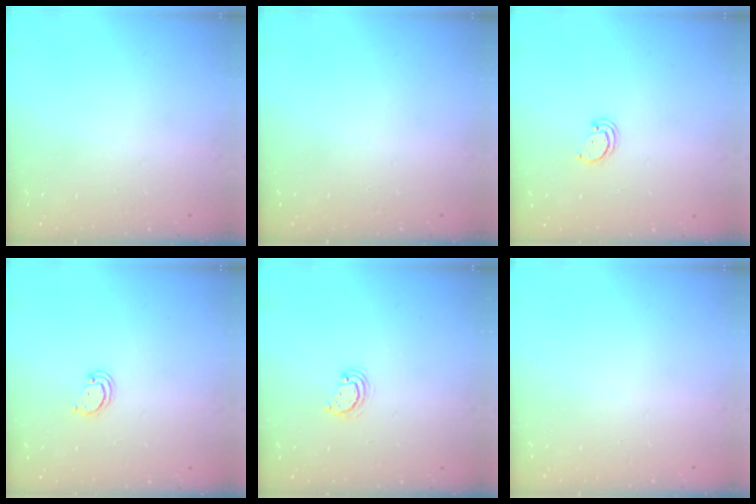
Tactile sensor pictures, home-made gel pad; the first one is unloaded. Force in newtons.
{"total": 0.0}
{"total": 2.2, "press": 2.2, "slide": 0.2}
{"total": 2.2, "press": 2.2, "slide": 0.2}
{"total": 3.0, "press": 3.0, "slide": 0.2}
{"total": 0.0}